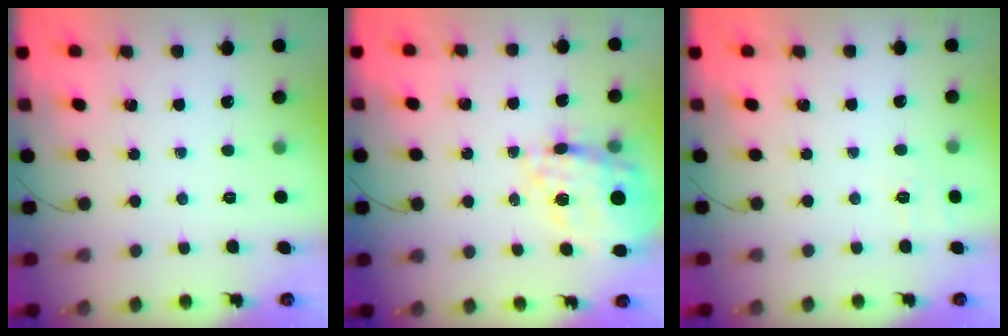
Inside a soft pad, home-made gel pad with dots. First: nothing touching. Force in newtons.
{"total": 20.0, "press": 19.5, "slide": 4.3}
{"total": 7.1, "press": 6.8, "slide": 2.0}